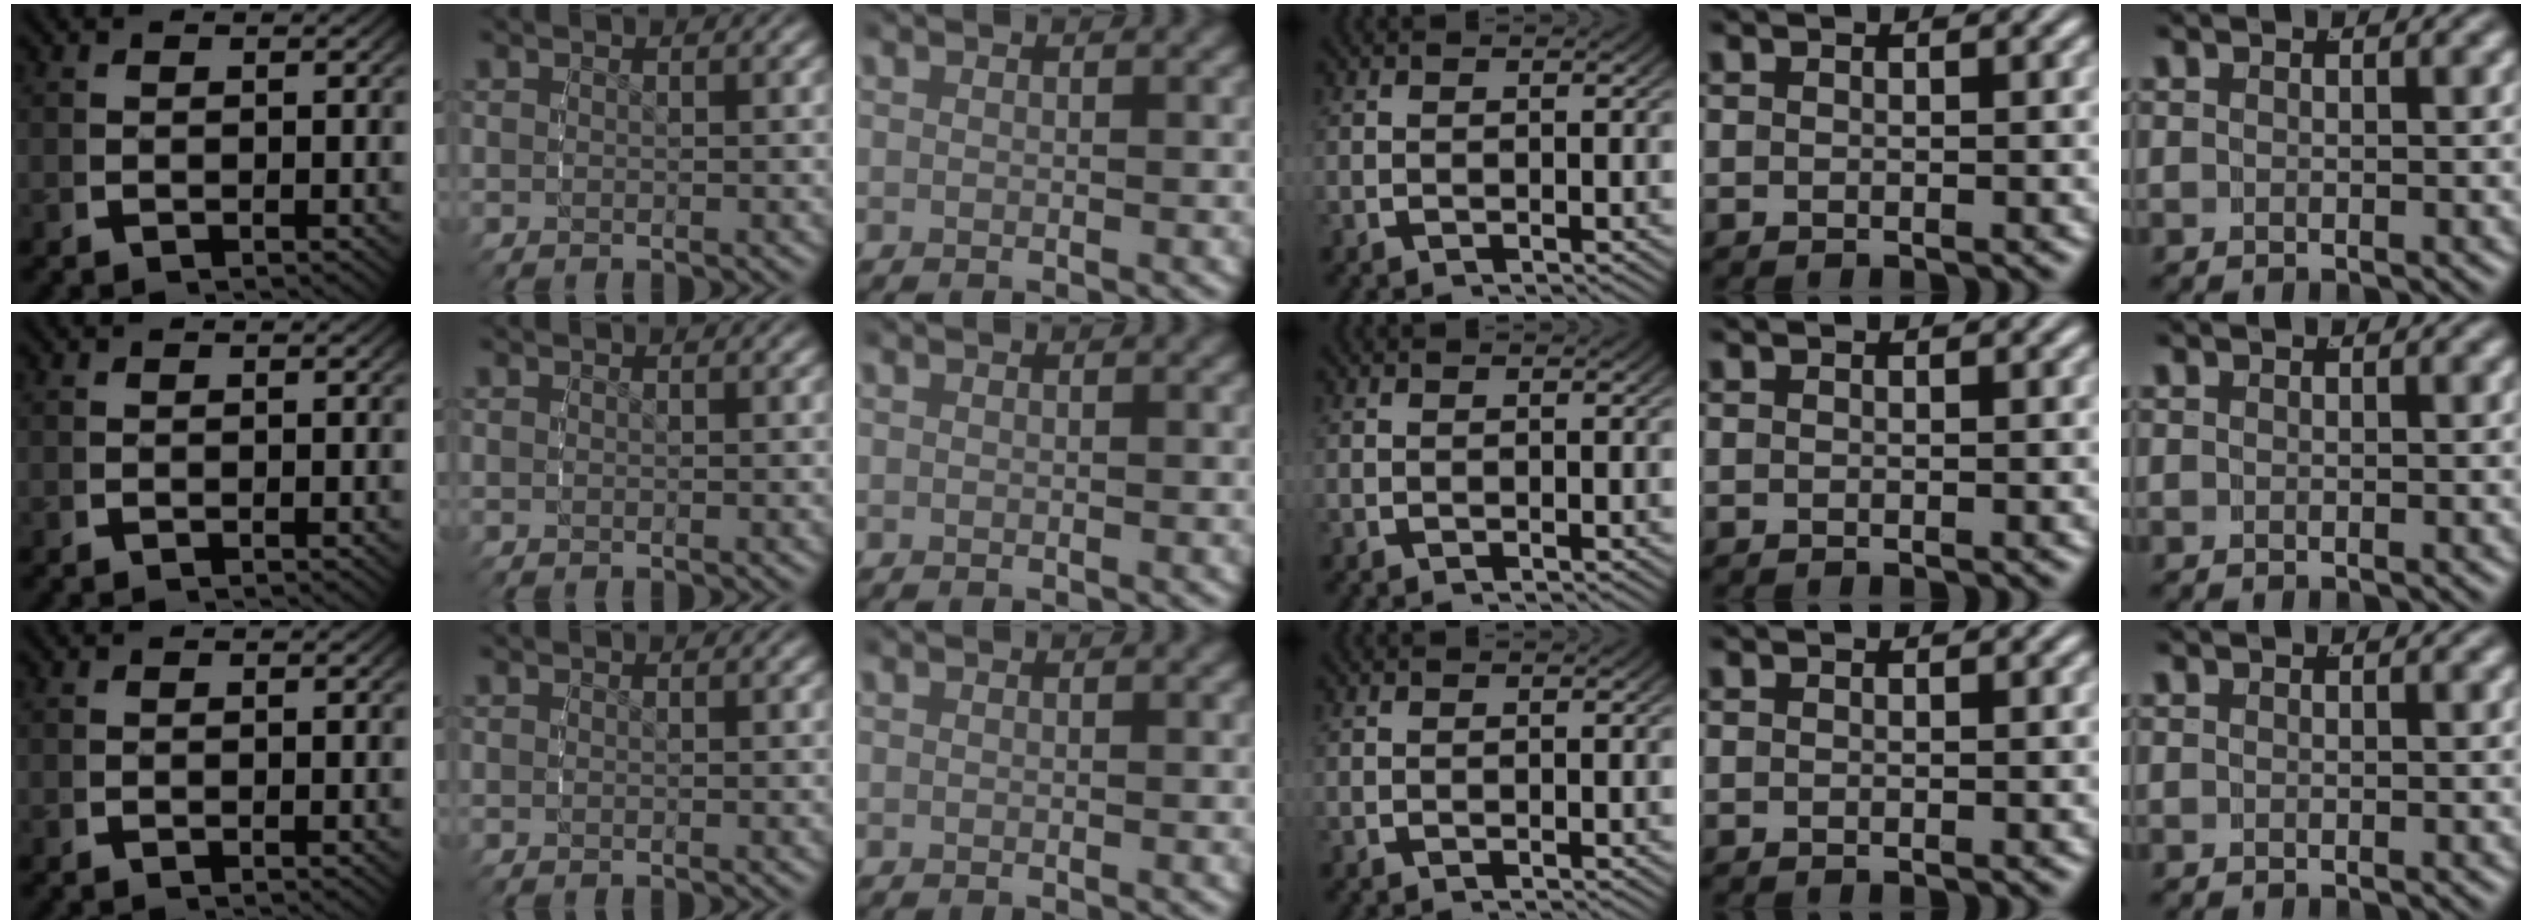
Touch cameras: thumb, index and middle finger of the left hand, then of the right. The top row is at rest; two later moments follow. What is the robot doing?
{"motion": "reach", "object": "jar lid"}